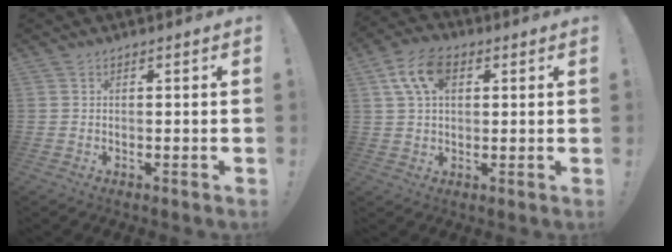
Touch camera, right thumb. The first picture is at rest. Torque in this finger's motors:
{"motor_torque": [0.13, 0.22, 0.24, -0.08, 0.03]}